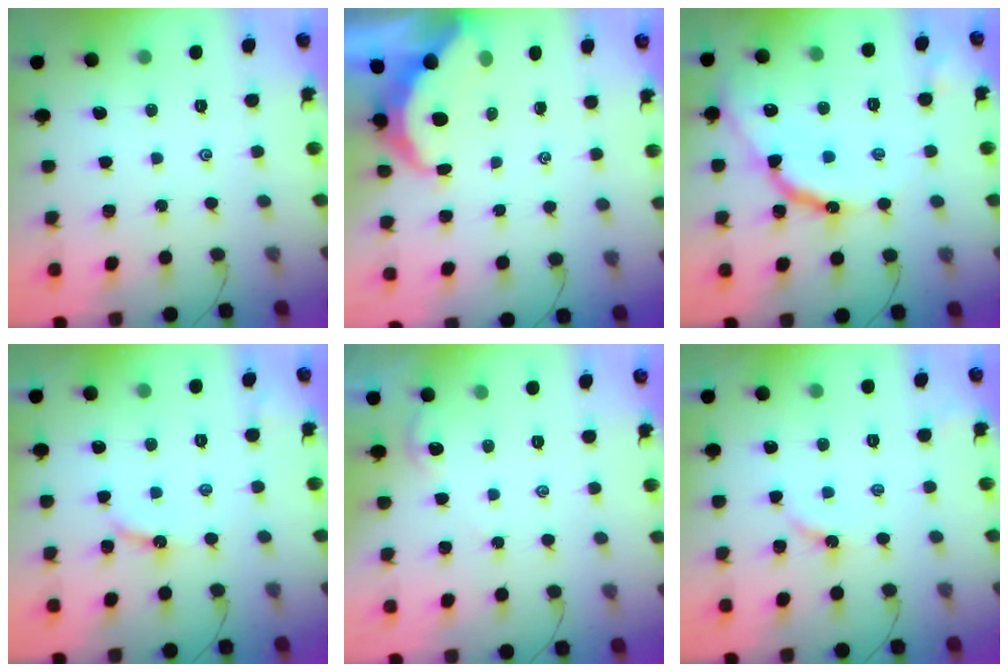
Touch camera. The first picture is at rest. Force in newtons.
{"total": 7.0, "press": 6.9, "slide": 1.0}
{"total": 12.9, "press": 12.8, "slide": 0.8}
{"total": 4.9, "press": 4.9, "slide": 0.5}
{"total": 1.0, "press": 1.0, "slide": 0.2}
{"total": 3.3, "press": 3.2, "slide": 0.5}